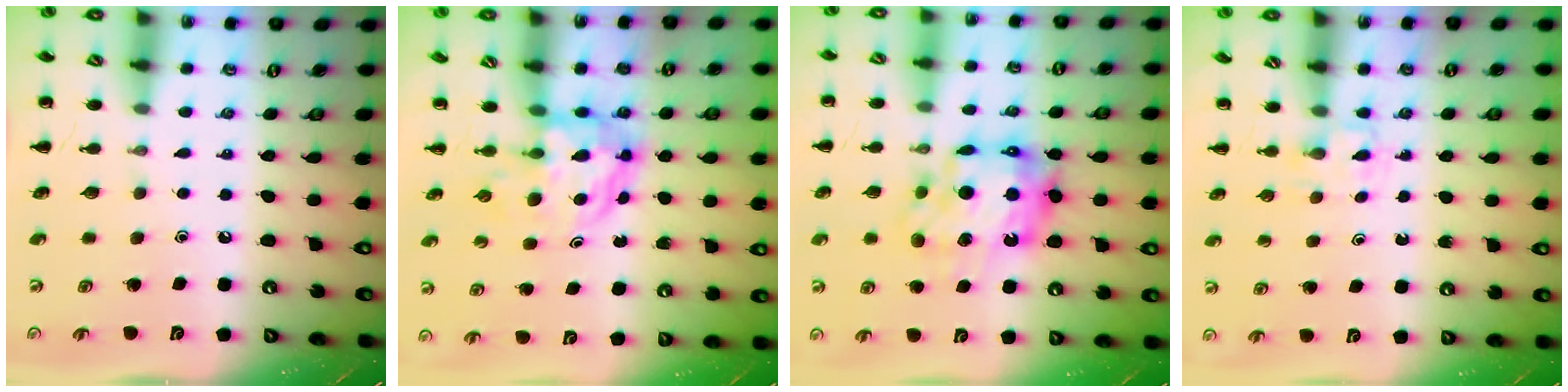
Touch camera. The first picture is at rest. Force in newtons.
{"total": 4.7, "press": 4.6, "slide": 1.1}
{"total": 15.0, "press": 14.9, "slide": 1.5}
{"total": 2.8, "press": 2.6, "slide": 1.1}